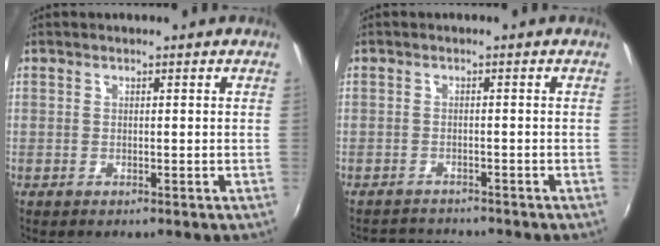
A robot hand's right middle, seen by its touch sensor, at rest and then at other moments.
{"total": 5.0, "force": [-4.8, 1.2, 0.6], "torque": [-0.028, 0.000, -0.078]}